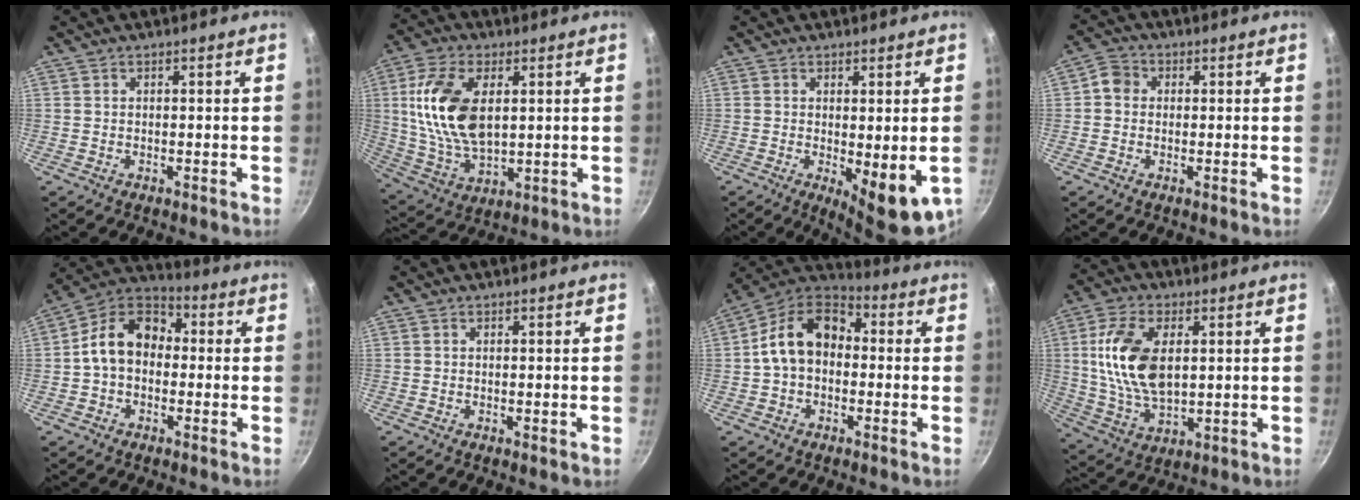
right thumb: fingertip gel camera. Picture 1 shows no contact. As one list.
[{"total": 16.1, "force": [3.2, 9.0, 13.0], "torque": [-0.242, -0.010, 0.067]}, {"total": 8.6, "force": [-1.6, 2.8, 8.0], "torque": [-0.097, -0.012, -0.009]}, {"total": 3.7, "force": [0.1, 3.3, 1.6], "torque": [-0.019, 0.008, -0.015]}, {"total": 11.8, "force": [-0.2, 8.8, 7.9], "torque": [-0.101, 0.040, -0.029]}, {"total": 0.0}, {"total": 13.2, "force": [0.1, 9.5, 9.2], "torque": [-0.129, 0.042, -0.019]}, {"total": 15.1, "force": [2.7, 8.4, 12.2], "torque": [-0.225, -0.009, 0.055]}]